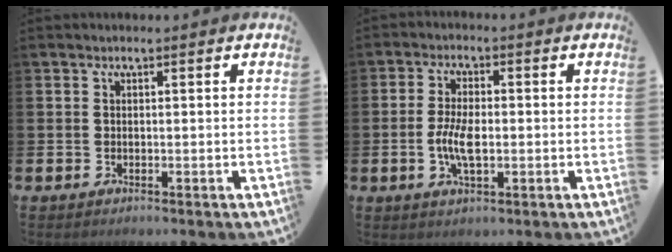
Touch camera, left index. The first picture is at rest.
{"total": 5.0, "force": [-0.6, 2.1, 4.5], "torque": [-0.091, -0.003, -0.016]}